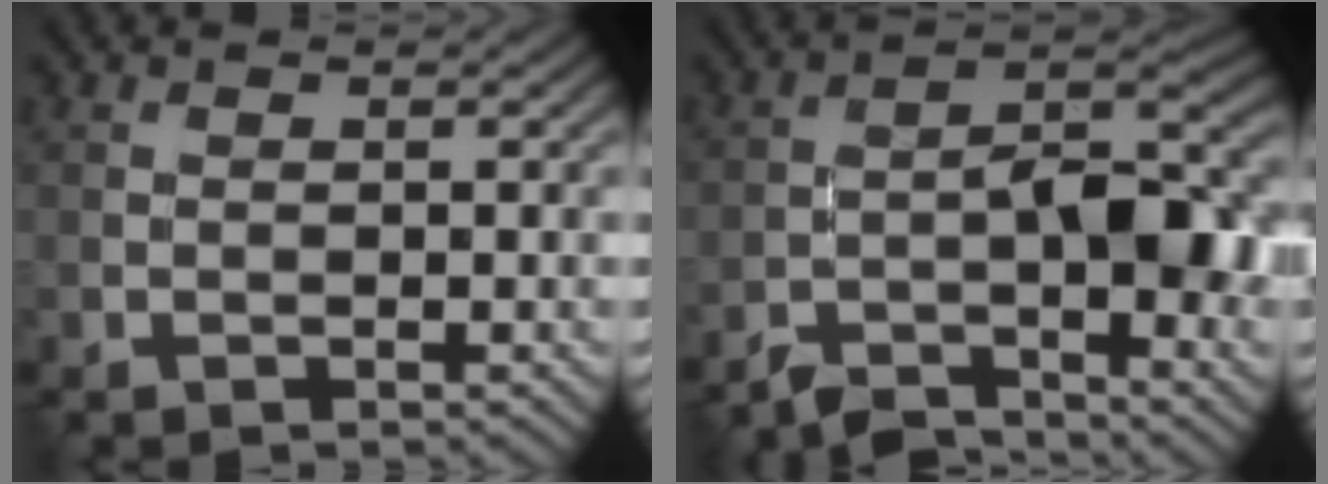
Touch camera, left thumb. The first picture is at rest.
{"total": 10.0, "force": [-5.9, 3.2, 7.4], "torque": [-0.102, 0.002, -0.112]}